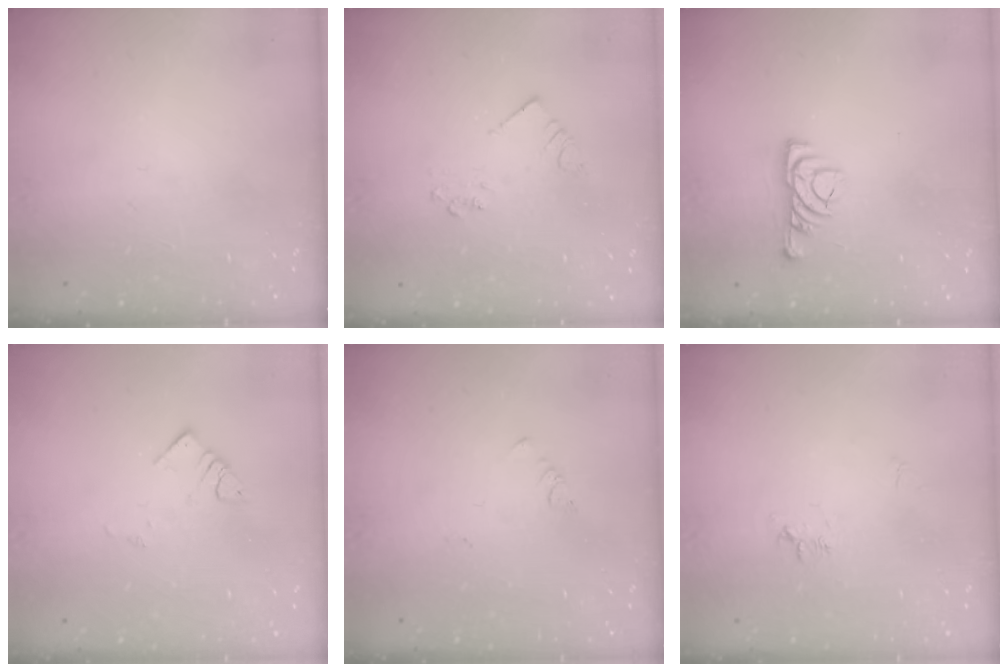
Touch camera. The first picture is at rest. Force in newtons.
{"total": 2.5, "press": 2.5, "slide": 0.2}
{"total": 5.0, "press": 4.9, "slide": 1.1}
{"total": 3.4, "press": 3.4, "slide": 0.3}
{"total": 1.9, "press": 1.9, "slide": 0.4}
{"total": 6.0, "press": 5.9, "slide": 0.6}